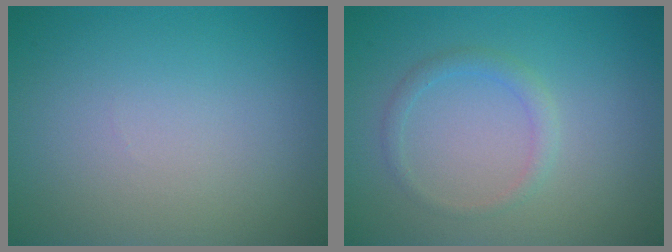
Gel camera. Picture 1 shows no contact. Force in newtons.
{"total": 1.4, "press": 1.4, "slide": 0.1}